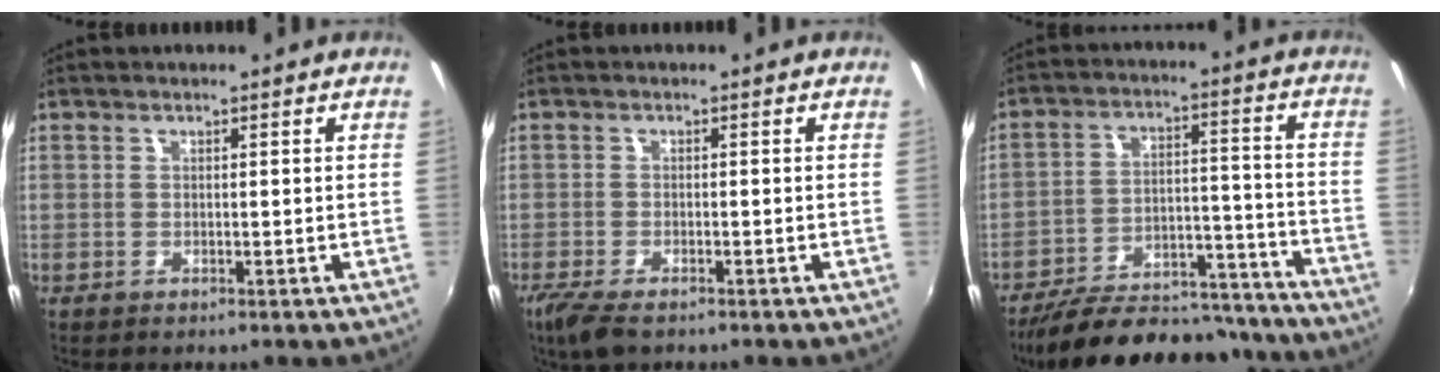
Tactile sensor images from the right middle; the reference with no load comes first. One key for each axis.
{"total": 5.2, "fx": -3.8, "fy": 1.6, "fz": 3.3, "tx": -0.080, "ty": -0.023, "tz": -0.072}
{"total": 24.3, "fx": -21.1, "fy": 8.1, "fz": 8.8, "tx": -0.169, "ty": 0.026, "tz": -0.277}